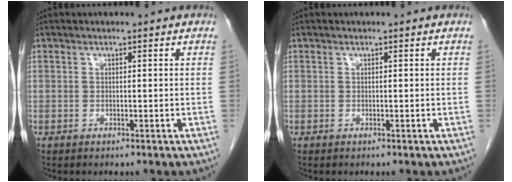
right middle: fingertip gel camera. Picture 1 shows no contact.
{"total": 0.0}